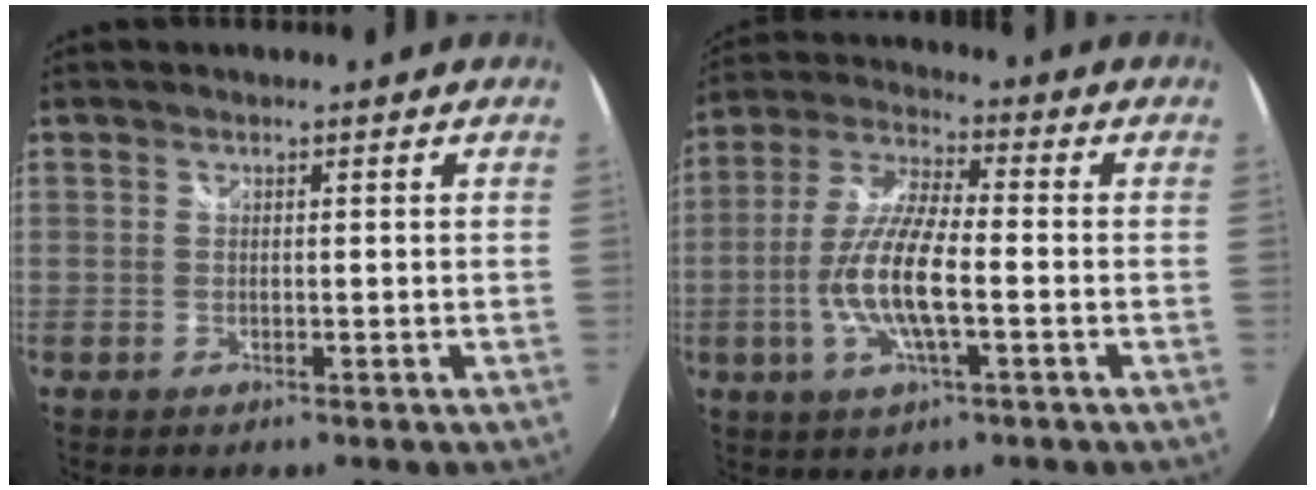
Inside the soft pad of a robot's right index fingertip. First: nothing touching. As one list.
[{"total": 11.7, "force": [-2.8, 2.9, 11.0], "torque": [-0.230, -0.002, -0.057]}]